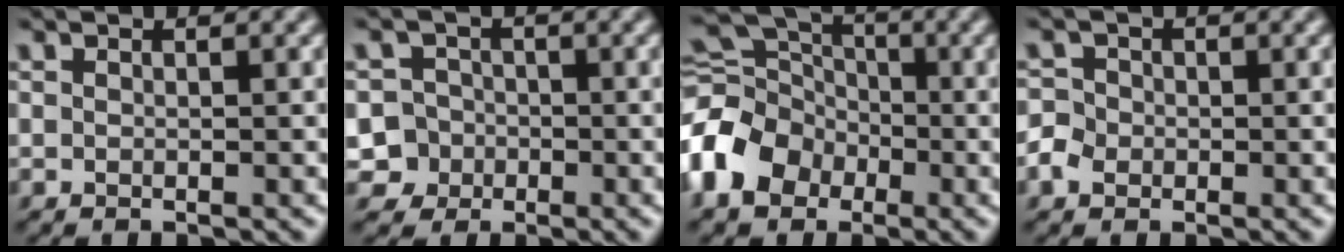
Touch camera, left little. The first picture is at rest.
{"total": 6.2, "force": [-2.9, 5.5, 0.7], "torque": [-0.005, -0.002, -0.075]}
{"total": 9.1, "force": [-3.4, 6.9, 5.0], "torque": [-0.123, 0.001, -0.079]}
{"total": 2.3, "force": [-0.8, 2.0, 0.7], "torque": [-0.004, 0.003, -0.017]}